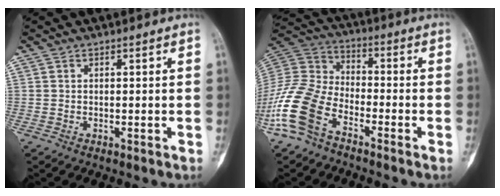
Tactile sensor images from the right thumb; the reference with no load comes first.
{"total": 14.4, "force": [-8.0, 8.0, 9.0], "torque": [-0.193, 0.047, -0.171]}